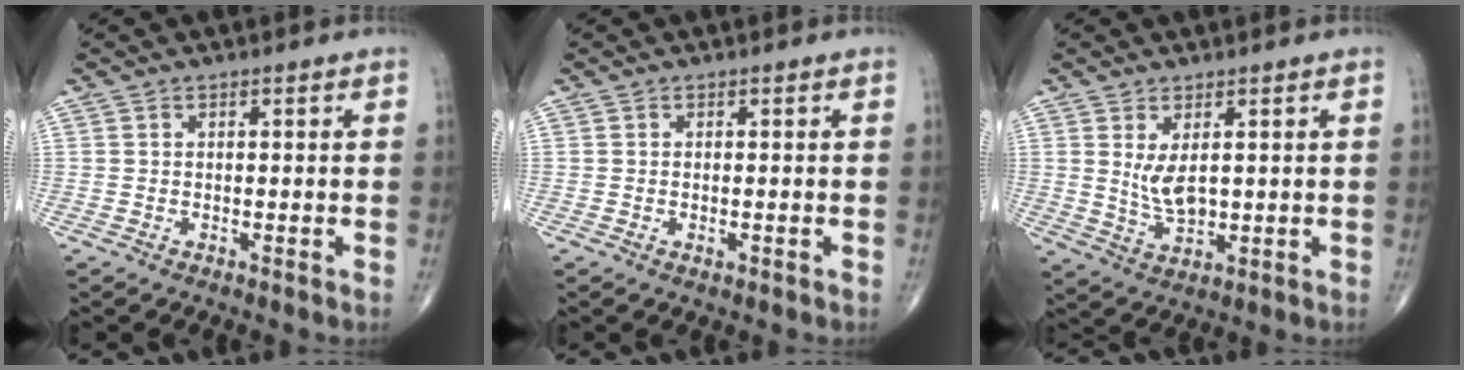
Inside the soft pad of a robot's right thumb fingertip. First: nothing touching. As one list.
[{"total": 0.9, "force": [-0.3, 0.4, 0.7], "torque": [-0.011, -0.002, -0.004]}, {"total": 5.2, "force": [1.2, 2.5, 4.5], "torque": [-0.079, -0.017, 0.035]}]